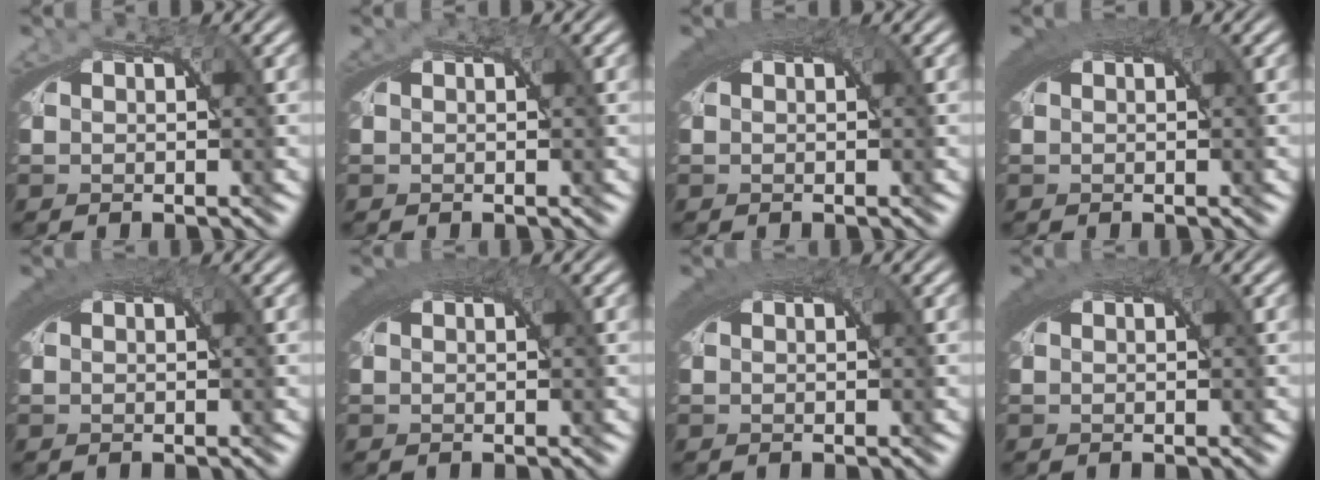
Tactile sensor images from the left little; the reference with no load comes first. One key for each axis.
{"total": 0.7, "fx": 0.3, "fy": 0.4, "fz": 0.4, "tx": -0.007, "ty": 0.001, "tz": 0.004}
{"total": 3.6, "fx": 1.7, "fy": 1.2, "fz": 3.0, "tx": -0.041, "ty": 0.013, "tz": 0.021}
{"total": 3.7, "fx": 1.6, "fy": 1.3, "fz": 3.1, "tx": -0.043, "ty": 0.013, "tz": 0.021}
{"total": 3.4, "fx": 1.6, "fy": 1.1, "fz": 2.8, "tx": -0.041, "ty": 0.012, "tz": 0.021}
{"total": 4.1, "fx": 1.8, "fy": 1.4, "fz": 3.4, "tx": -0.048, "ty": 0.013, "tz": 0.023}
{"total": 3.4, "fx": 1.6, "fy": 1.1, "fz": 2.8, "tx": -0.039, "ty": 0.013, "tz": 0.021}
{"total": 3.4, "fx": 1.6, "fy": 1.2, "fz": 2.9, "tx": -0.043, "ty": 0.011, "tz": 0.021}